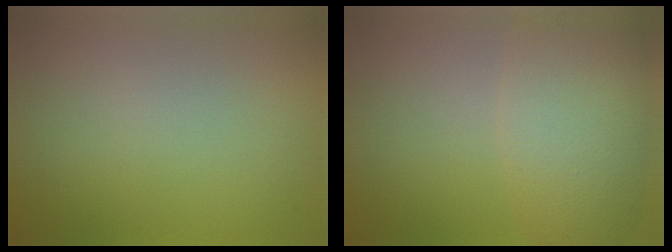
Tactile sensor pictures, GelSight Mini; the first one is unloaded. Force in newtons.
{"total": 7.7, "press": 7.7, "slide": 0.2}